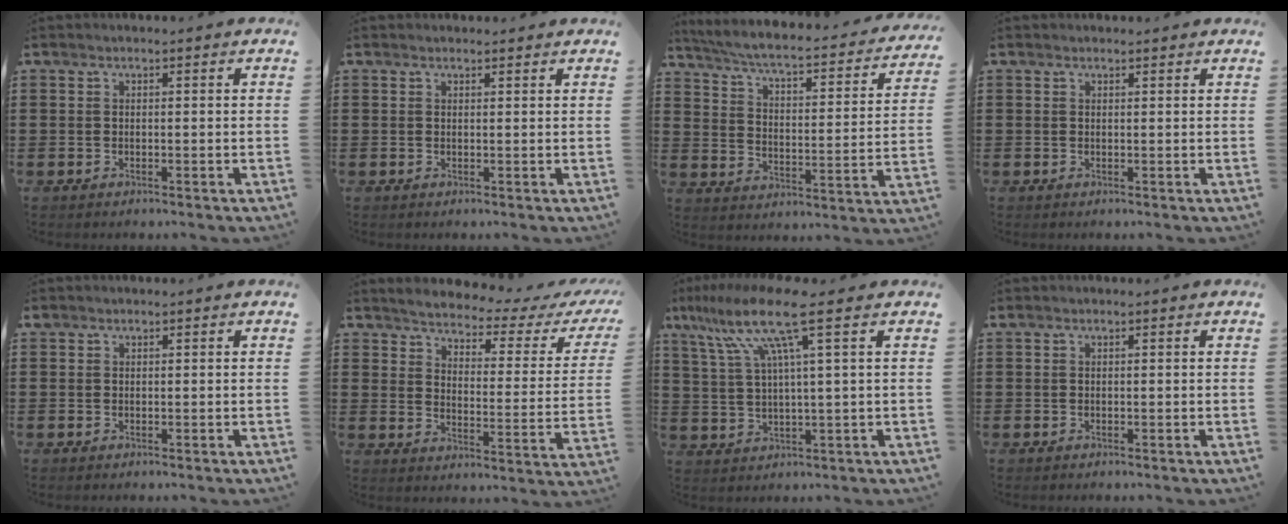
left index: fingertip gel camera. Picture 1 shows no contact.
{"total": 0.7, "force": [0.6, 0.3, 0.0], "torque": [-0.002, 0.001, 0.013]}
{"total": 4.3, "force": [3.6, 0.1, 2.4], "torque": [-0.067, -0.032, 0.050]}
{"total": 0.6, "force": [0.5, 0.2, 0.1], "torque": [-0.004, 0.001, 0.011]}
{"total": 0.5, "force": [0.3, 0.4, 0.2], "torque": [-0.005, 0.004, 0.006]}
{"total": 2.8, "force": [2.6, 0.1, 1.0], "torque": [-0.041, -0.025, 0.034]}
{"total": 11.7, "force": [6.0, 0.7, 10.0], "torque": [-0.229, -0.013, 0.092]}
{"total": 0.0}